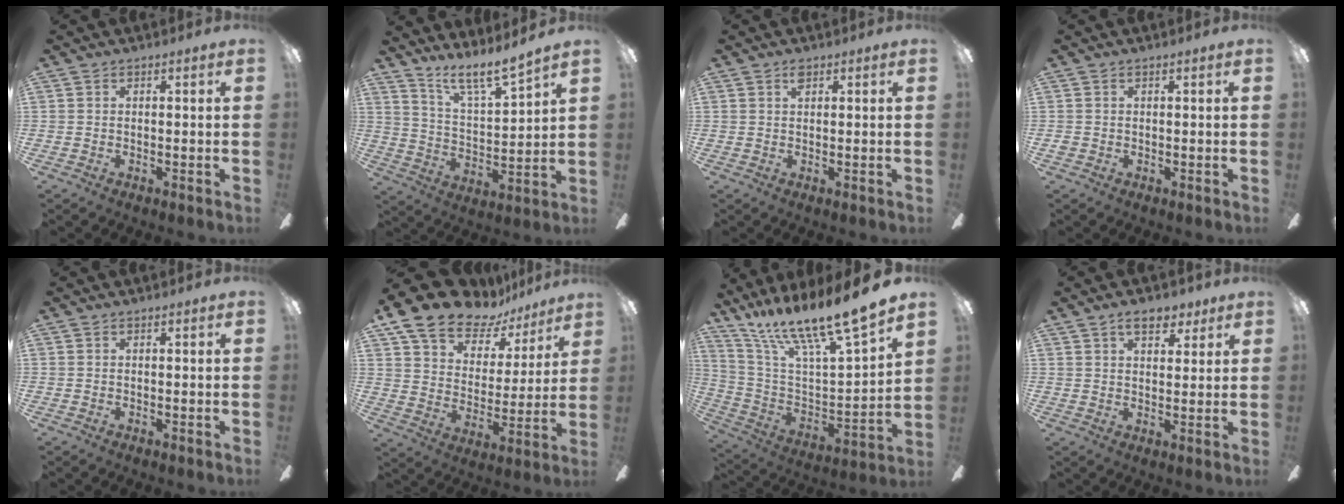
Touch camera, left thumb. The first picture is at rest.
{"total": 10.3, "force": [9.2, 0.8, 4.4], "torque": [-0.089, -0.066, 0.161]}
{"total": 1.6, "force": [1.1, 0.6, 1.0], "torque": [-0.023, 0.002, 0.019]}
{"total": 0.5, "force": [0.0, 0.4, 0.3], "torque": [-0.006, 0.003, -0.001]}
{"total": 0.0}
{"total": 15.6, "force": [12.9, 7.4, 4.9], "torque": [-0.103, -0.095, 0.233]}
{"total": 18.2, "force": [15.5, 1.3, 9.3], "torque": [-0.174, -0.121, 0.255]}
{"total": 6.3, "force": [4.2, 3.2, 3.6], "torque": [-0.045, -0.012, 0.072]}